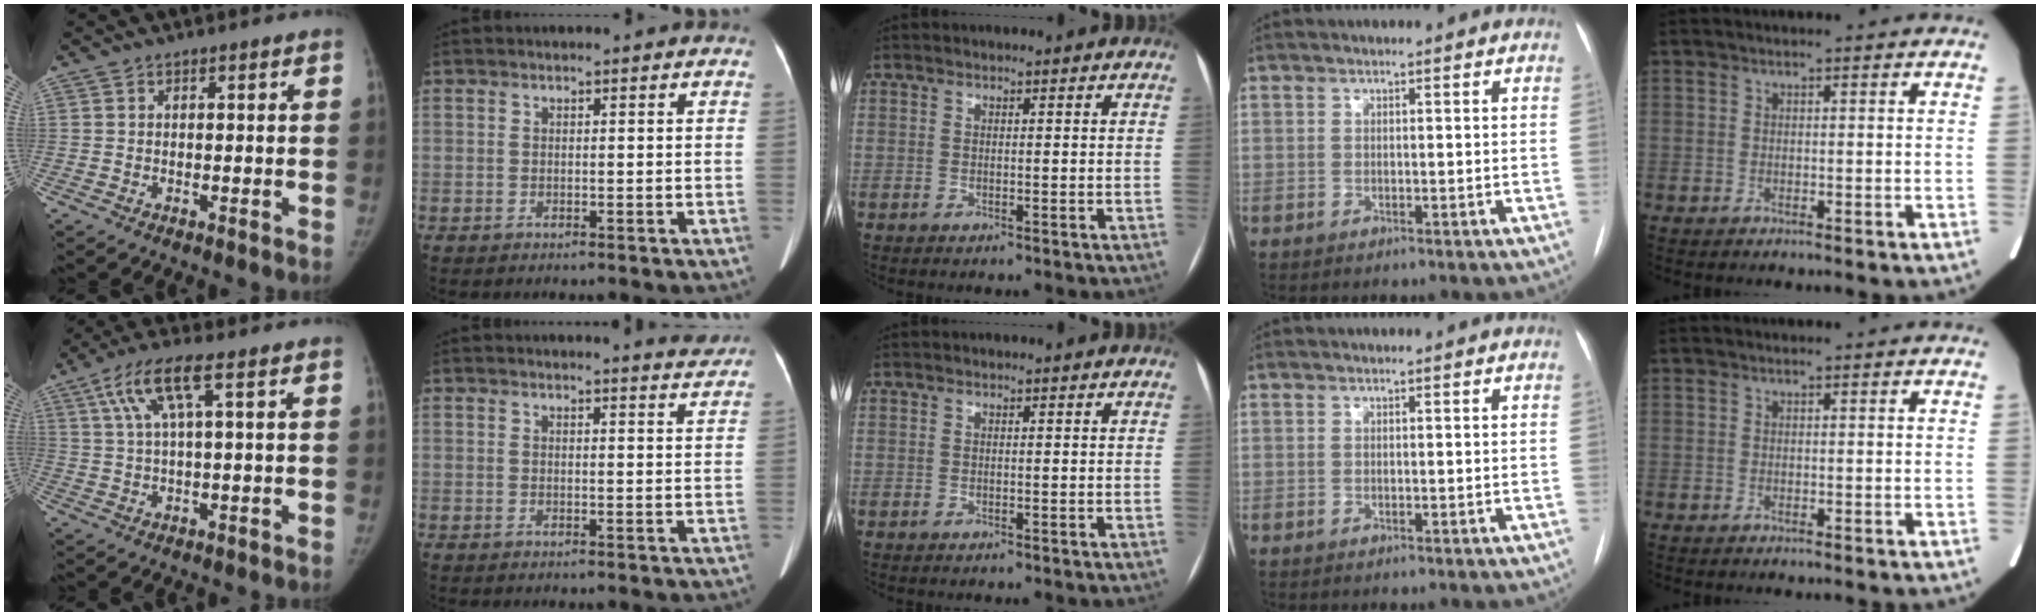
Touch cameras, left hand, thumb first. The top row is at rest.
{"thumb": {"total": 8.1, "force": [3.2, 1.5, 7.3], "torque": [-0.167, 0.013, 0.062]}, "index": {"total": 3.1, "force": [3.1, -0.2, 0.3], "torque": [-0.008, -0.015, 0.023]}}